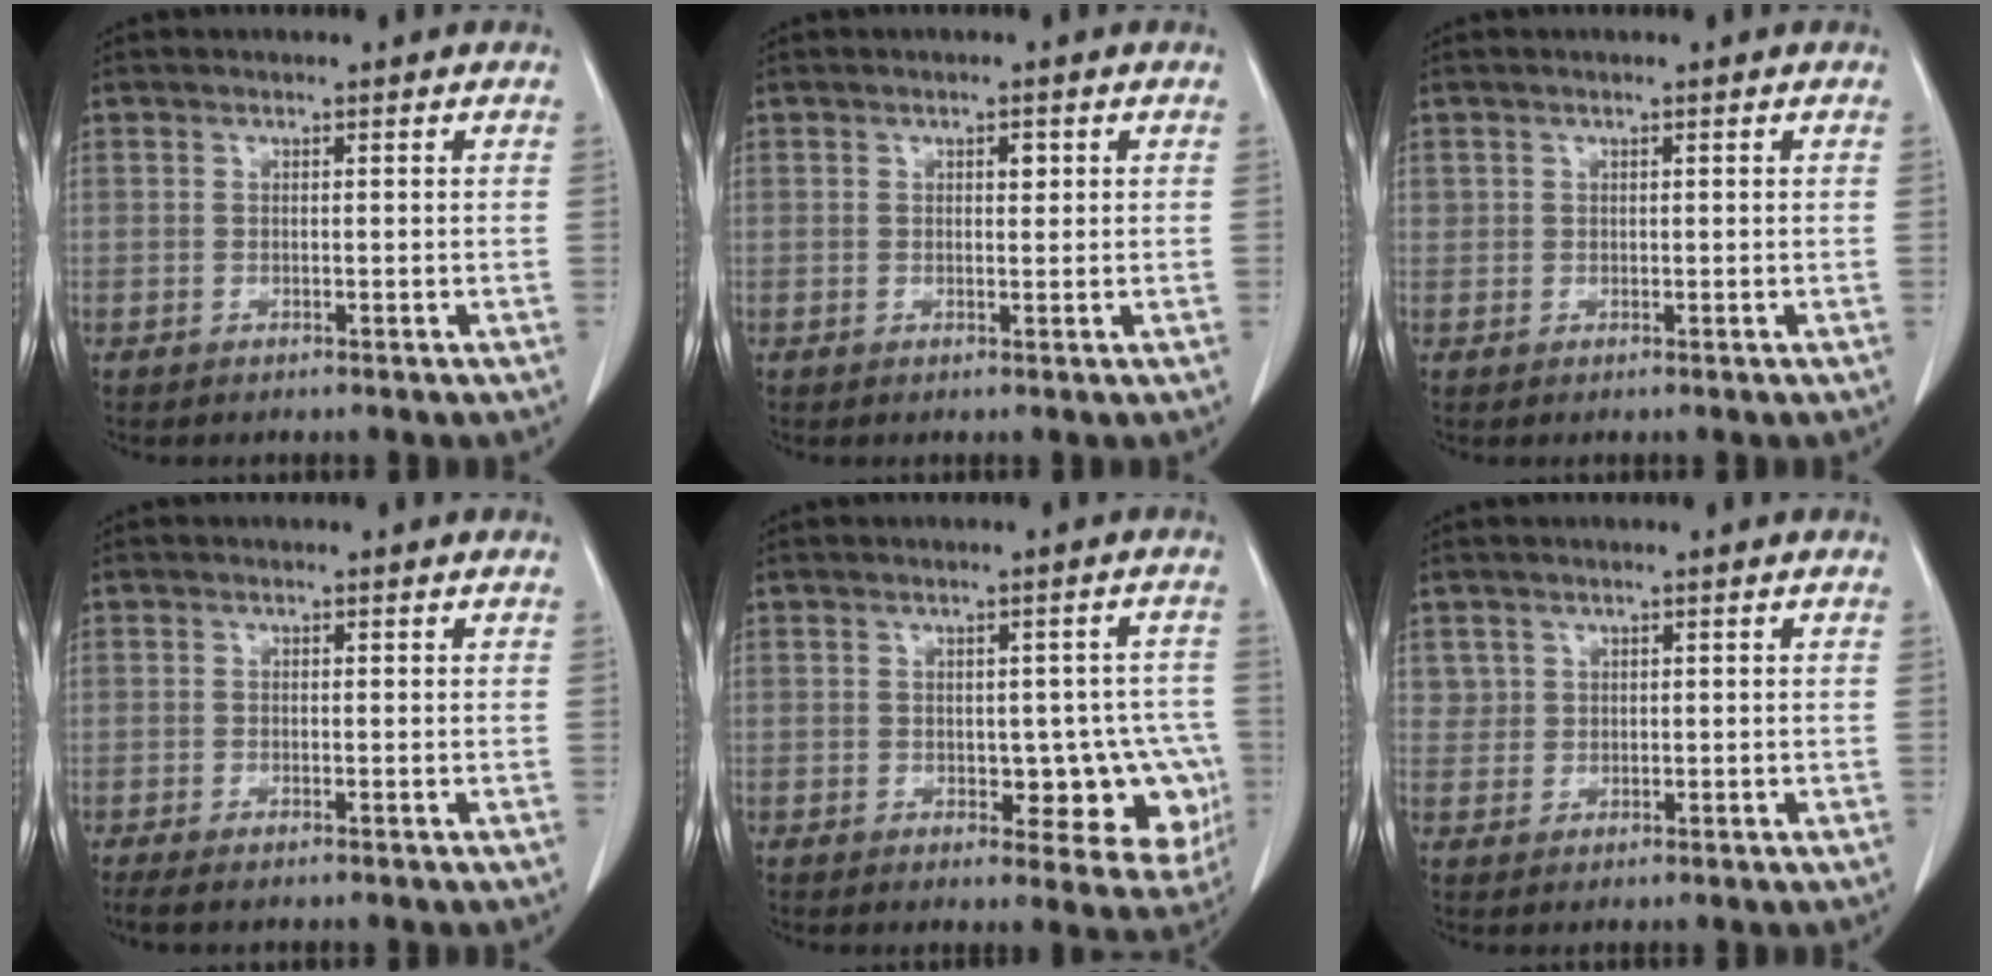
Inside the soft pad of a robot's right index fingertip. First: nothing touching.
{"total": 1.3, "force": [0.5, 0.7, 1.0], "torque": [-0.014, 0.000, 0.006]}
{"total": 0.5, "force": [0.2, 0.5, 0.0], "torque": [0.011, 0.003, 0.001]}
{"total": 2.1, "force": [-1.7, 0.4, 1.2], "torque": [-0.017, -0.006, -0.025]}
{"total": 10.1, "force": [-2.1, 5.5, 8.3], "torque": [-0.072, 0.016, -0.015]}
{"total": 1.8, "force": [0.8, 1.6, -0.1], "torque": [0.016, 0.002, 0.010]}